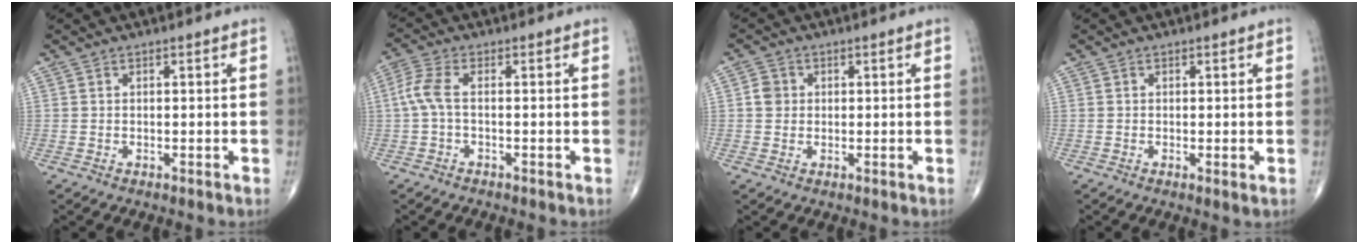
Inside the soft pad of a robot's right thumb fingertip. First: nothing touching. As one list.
[{"total": 4.5, "force": [-0.4, 1.7, 4.1], "torque": [-0.115, 0.012, -0.015]}, {"total": 2.8, "force": [0.3, 2.5, 1.1], "torque": [-0.007, 0.004, 0.001]}, {"total": 1.1, "force": [-0.2, 0.1, 1.1], "torque": [-0.024, -0.006, -0.006]}]